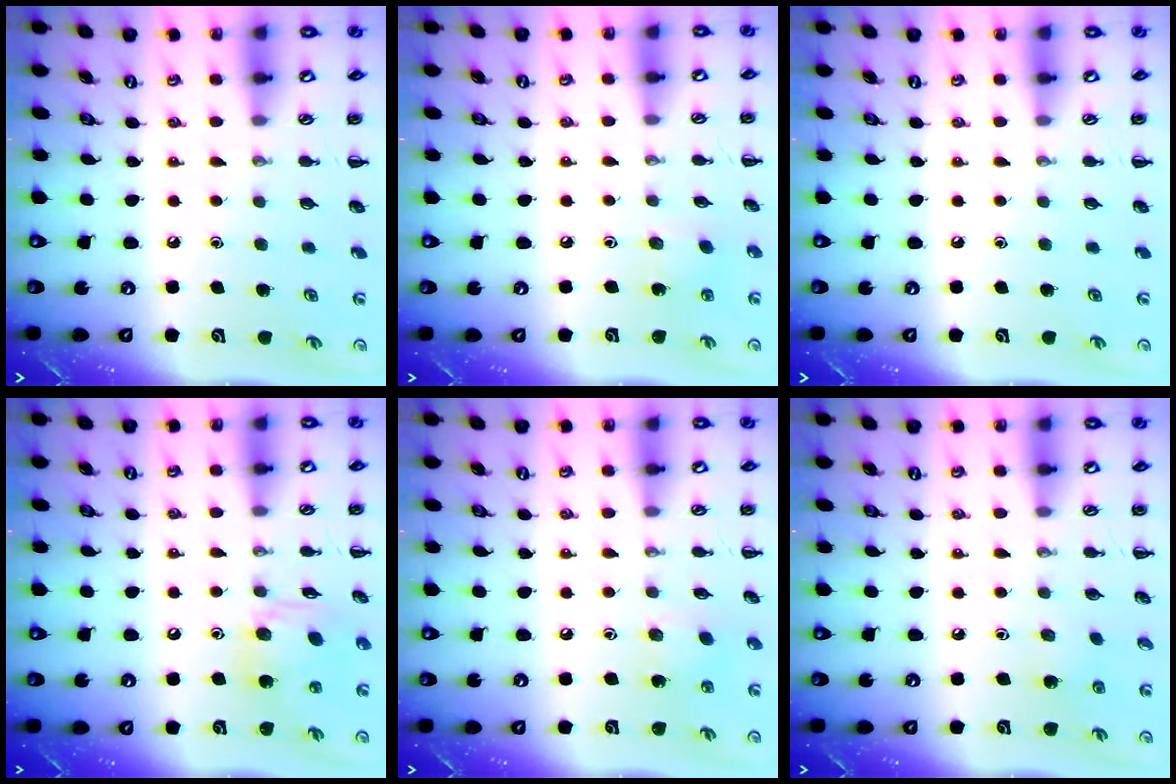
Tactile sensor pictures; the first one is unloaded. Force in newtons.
{"total": 2.8, "press": 2.6, "slide": 0.9}
{"total": 0.0}
{"total": 11.0, "press": 10.8, "slide": 2.4}
{"total": 2.9, "press": 2.8, "slide": 0.6}
{"total": 1.5, "press": 1.4, "slide": 0.5}